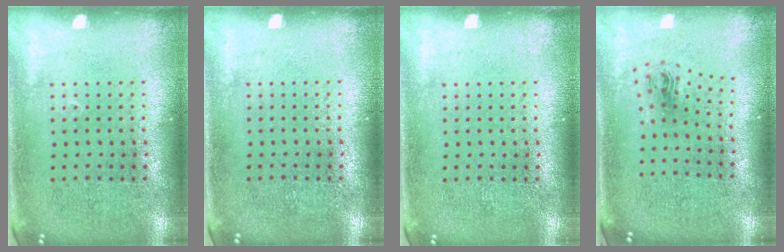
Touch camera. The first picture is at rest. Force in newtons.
{"total": 0.0}
{"total": 0.0}
{"total": 0.8, "press": 0.3, "slide": 0.7}